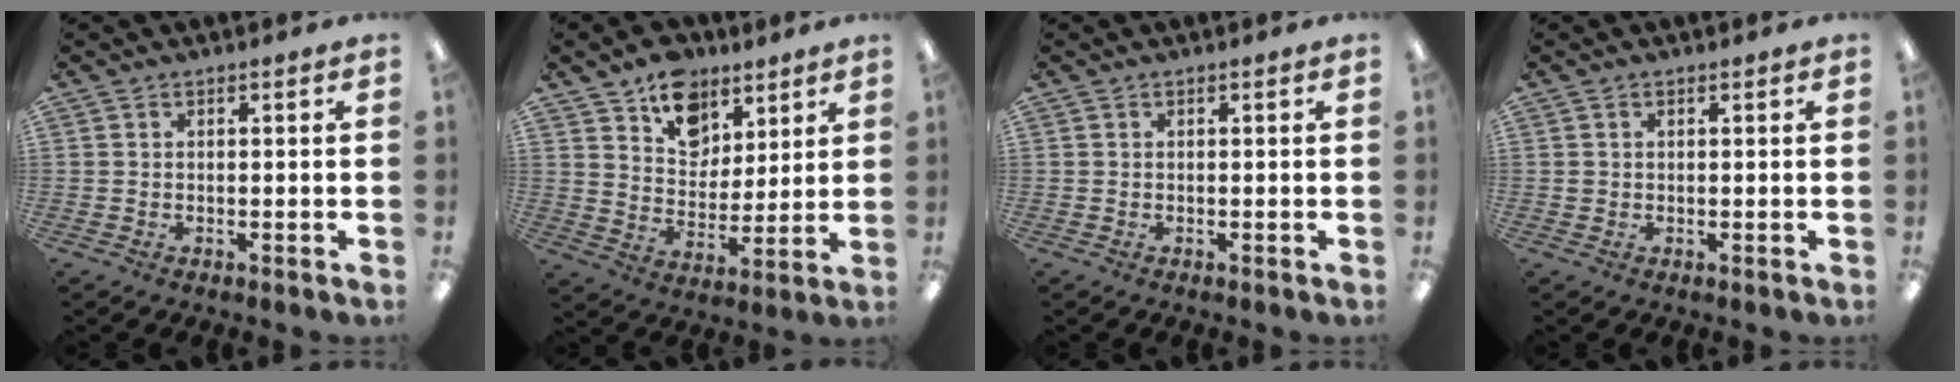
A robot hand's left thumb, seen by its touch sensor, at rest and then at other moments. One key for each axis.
{"total": 12.9, "fx": 8.3, "fy": 8.9, "fz": 4.2, "tx": -0.050, "ty": -0.050, "tz": 0.152}
{"total": 0.0}
{"total": 0.8, "fx": 0.2, "fy": 0.8, "fz": 0.2, "tx": -0.003, "ty": 0.006, "tz": 0.002}